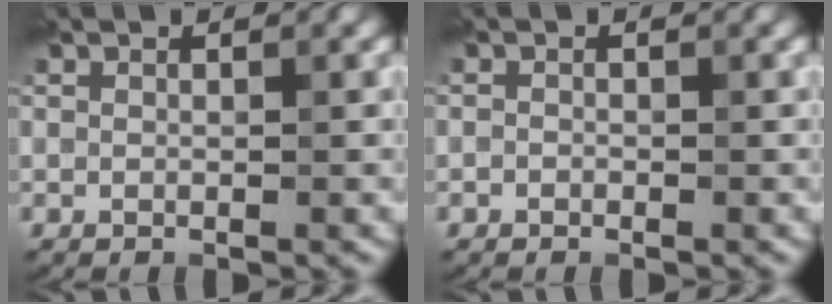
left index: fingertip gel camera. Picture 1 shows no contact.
{"total": 0.5, "force": [-0.2, 0.5, 0.2], "torque": [0.003, -0.001, -0.010]}